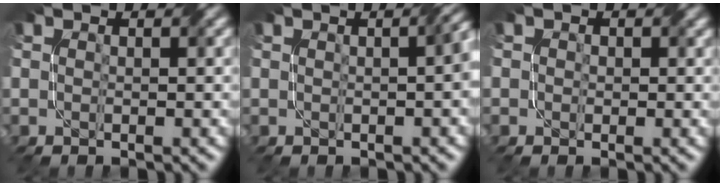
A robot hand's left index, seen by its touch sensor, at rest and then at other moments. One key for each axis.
{"total": 3.3, "fx": 0.2, "fy": 1.2, "fz": 3.0, "tx": -0.017, "ty": 0.015, "tz": 0.004}
{"total": 1.2, "fx": 0.4, "fy": 1.1, "fz": 0.4, "tx": -0.006, "ty": -0.002, "tz": -0.001}